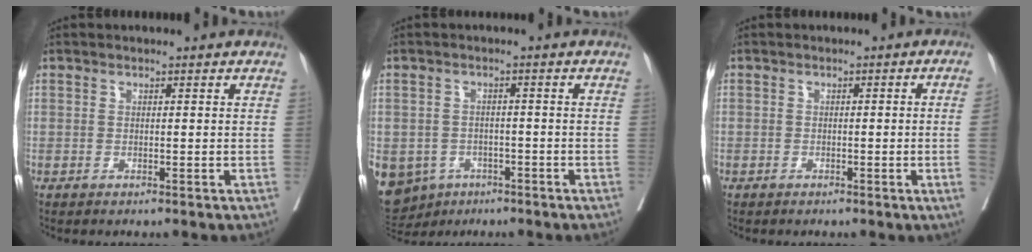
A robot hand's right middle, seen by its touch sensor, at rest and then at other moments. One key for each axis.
{"total": 13.4, "fx": -6.6, "fy": 10.8, "fz": 4.4, "tx": -0.134, "ty": -0.001, "tz": -0.084}
{"total": 2.6, "fx": -0.5, "fy": -0.3, "fz": 2.5, "tx": -0.033, "ty": 0.003, "tz": -0.006}